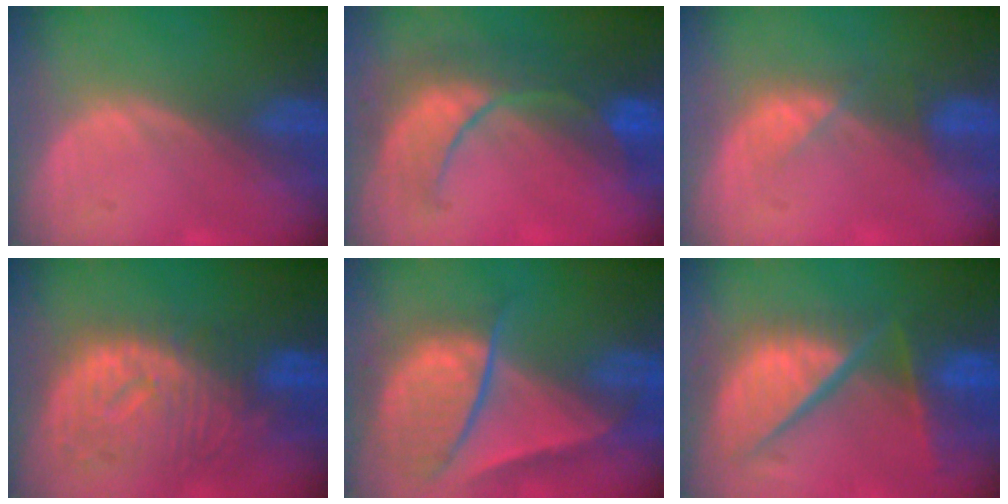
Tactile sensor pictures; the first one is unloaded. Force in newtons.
{"total": 8.1, "press": 8.1, "slide": 0.7}
{"total": 2.6, "press": 2.5, "slide": 0.8}
{"total": 11.3, "press": 9.9, "slide": 5.5}
{"total": 9.4, "press": 7.9, "slide": 5.1}
{"total": 12.0, "press": 9.8, "slide": 6.8}